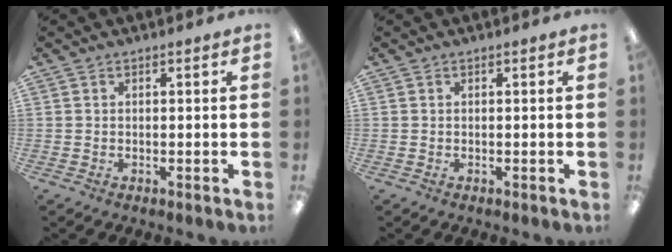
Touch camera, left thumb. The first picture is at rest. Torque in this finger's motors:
{"motor_torque": [0.00, 0.00, 0.03, -0.03, 0.00]}